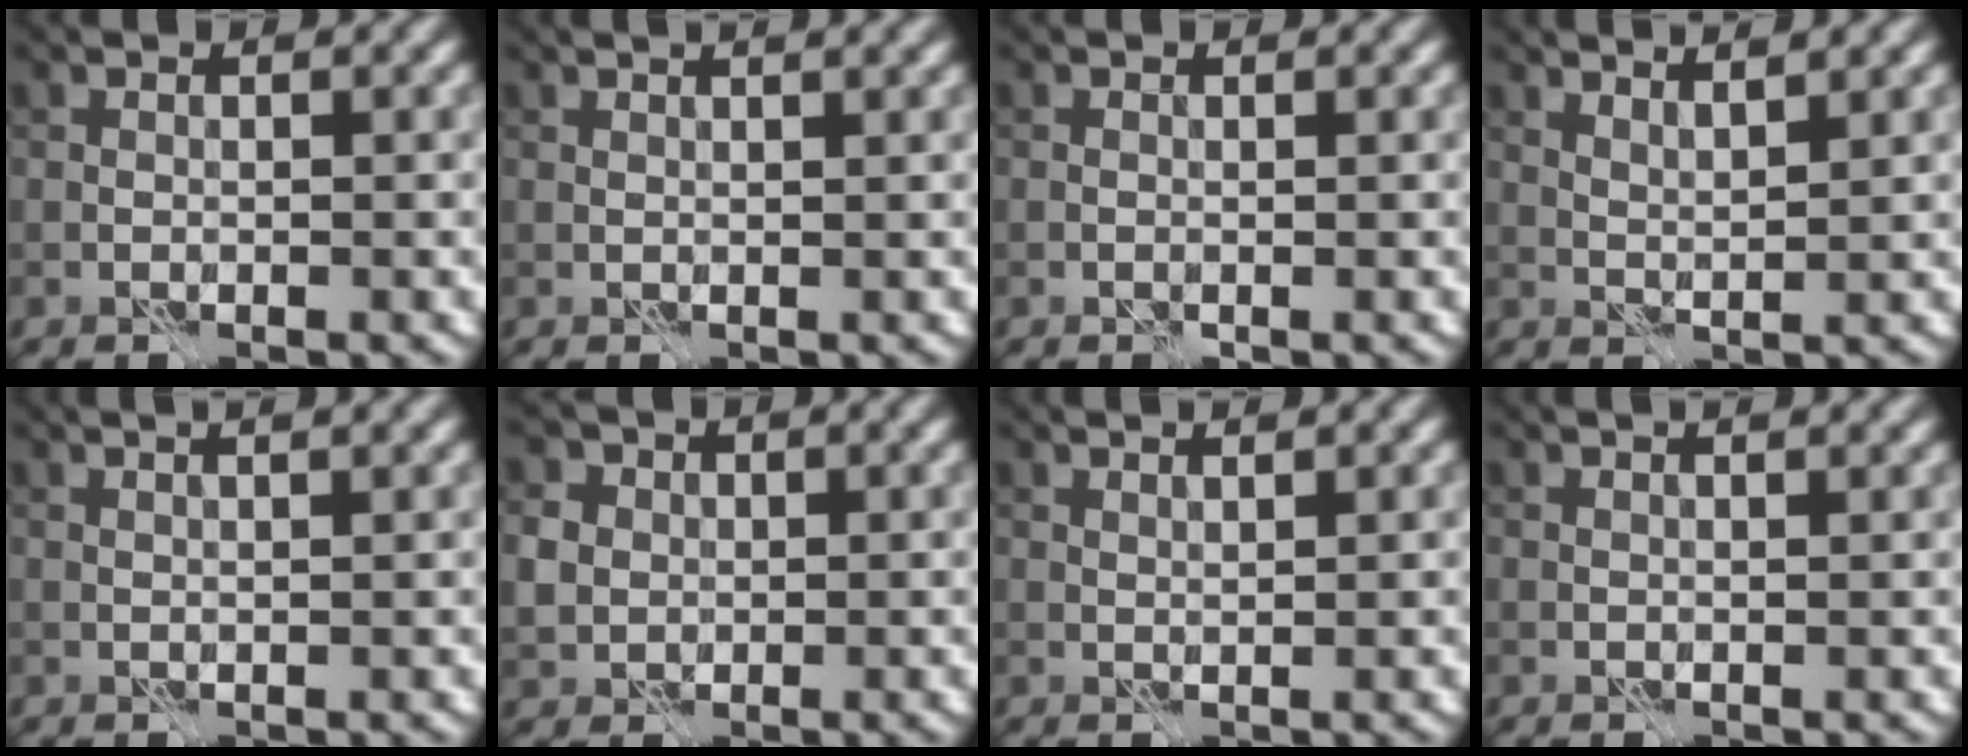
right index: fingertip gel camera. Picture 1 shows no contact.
{"total": 2.7, "force": [1.9, 0.8, 1.8], "torque": [-0.014, 0.017, 0.007]}
{"total": 0.0}
{"total": 3.3, "force": [2.6, 0.6, 2.0], "torque": [-0.025, 0.011, 0.027]}
{"total": 3.8, "force": [2.3, 1.3, 2.7], "torque": [-0.026, 0.032, 0.008]}
{"total": 4.6, "force": [1.1, 4.0, 1.9], "torque": [-0.048, 0.015, 0.010]}
{"total": 1.6, "force": [1.2, 0.1, 0.9], "torque": [-0.016, 0.001, 0.008]}
{"total": 3.1, "force": [2.0, 1.1, 2.1], "torque": [-0.021, 0.025, 0.008]}